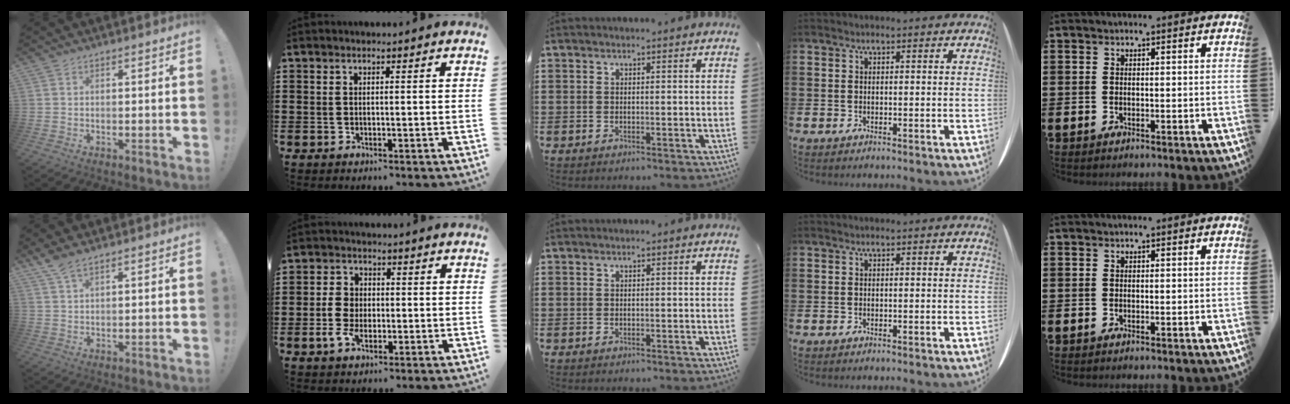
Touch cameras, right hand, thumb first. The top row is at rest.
{"thumb": {"total": 4.2, "force": [3.3, 0.6, 2.6], "torque": [-0.051, -0.018, 0.058]}, "index": {"total": 4.4, "force": [-0.9, 3.3, 2.7], "torque": [-0.070, 0.005, -0.020]}}